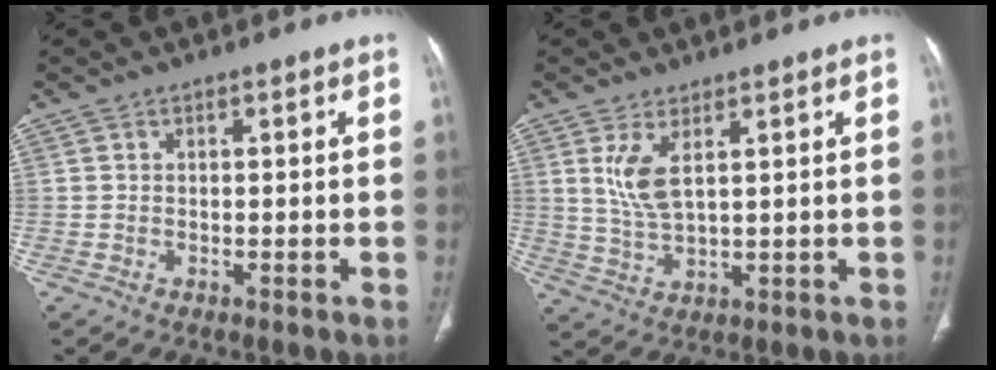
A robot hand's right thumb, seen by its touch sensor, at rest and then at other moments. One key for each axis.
{"total": 5.9, "fx": 2.3, "fy": 2.1, "fz": 5.0, "tx": -0.107, "ty": -0.018, "tz": 0.060}